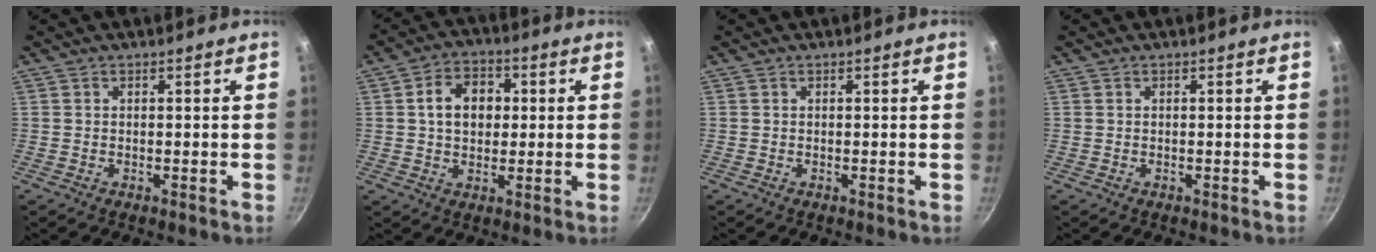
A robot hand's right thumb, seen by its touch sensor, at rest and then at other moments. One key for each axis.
{"total": 8.6, "fx": 1.2, "fy": 6.5, "fz": 5.6, "tx": -0.065, "ty": 0.012, "tz": 0.012}
{"total": 0.0}
{"total": 0.0}